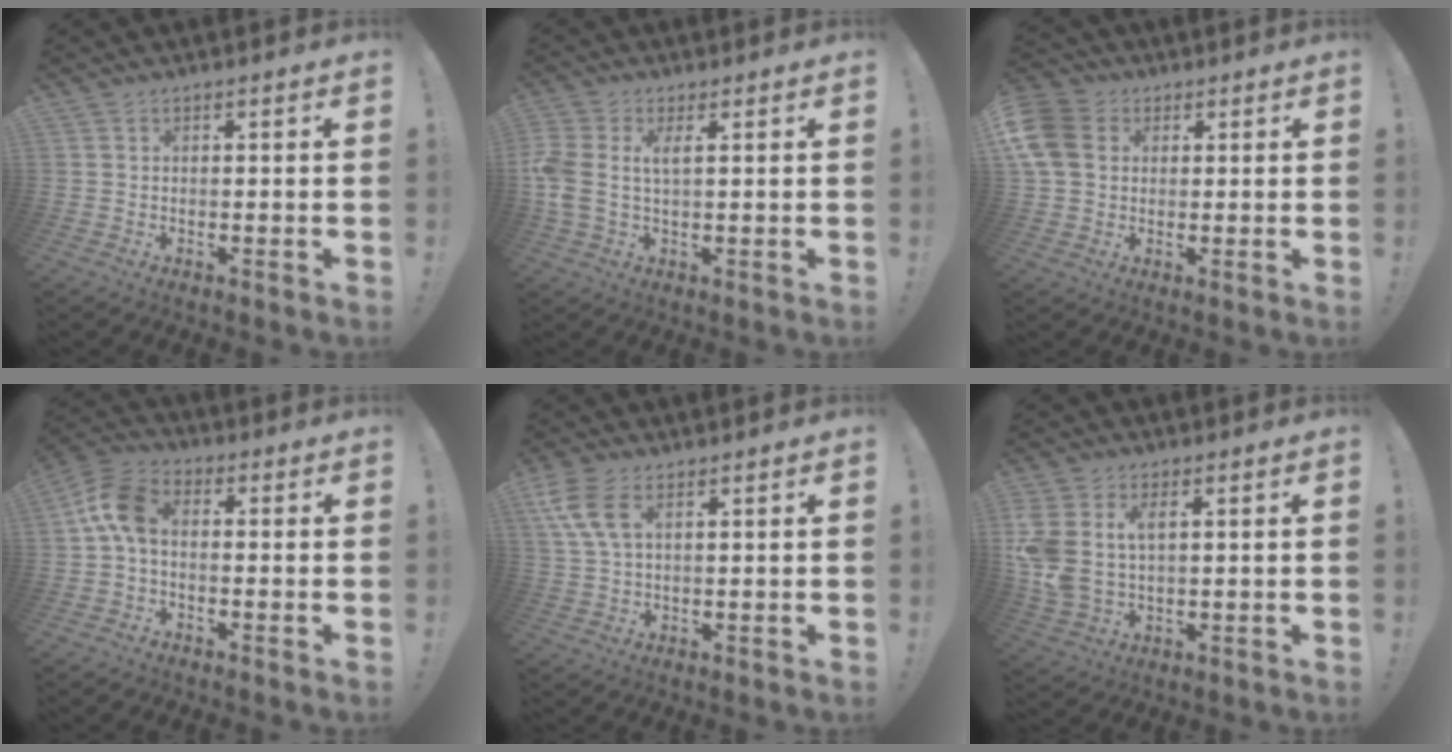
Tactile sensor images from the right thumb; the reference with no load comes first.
{"total": 5.4, "force": [1.1, 2.6, 4.5], "torque": [-0.088, -0.009, 0.017]}
{"total": 11.5, "force": [2.2, 9.4, 6.3], "torque": [-0.123, 0.000, 0.045]}
{"total": 9.3, "force": [0.6, 5.7, 7.3], "torque": [-0.141, 0.008, 0.018]}
{"total": 8.6, "force": [3.9, 4.0, 6.6], "torque": [-0.136, -0.007, 0.076]}
{"total": 8.8, "force": [3.1, 5.7, 5.9], "torque": [-0.119, -0.006, 0.060]}